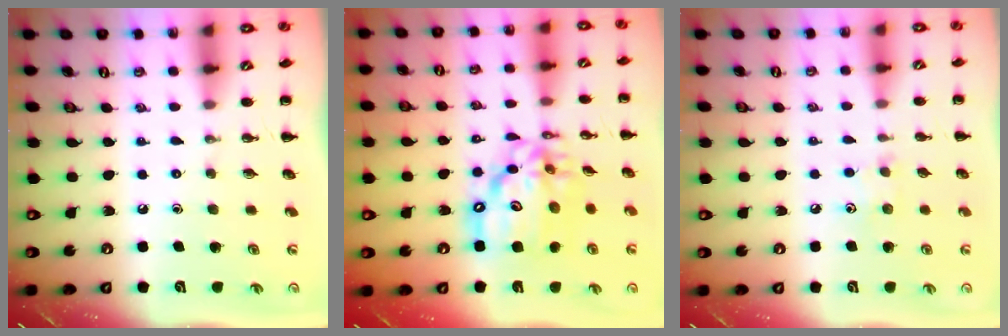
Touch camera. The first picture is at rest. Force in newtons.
{"total": 15.2, "press": 14.7, "slide": 4.2}
{"total": 5.8, "press": 5.7, "slide": 1.1}